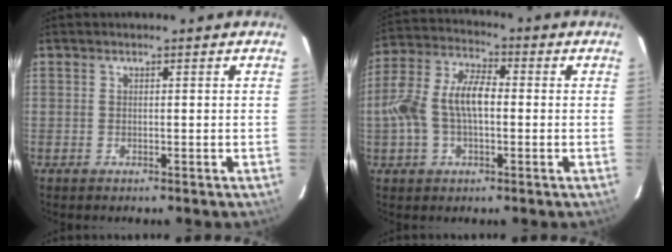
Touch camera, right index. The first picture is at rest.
{"total": 11.6, "force": [-1.1, 6.3, 9.7], "torque": [-0.204, 0.020, -0.021]}